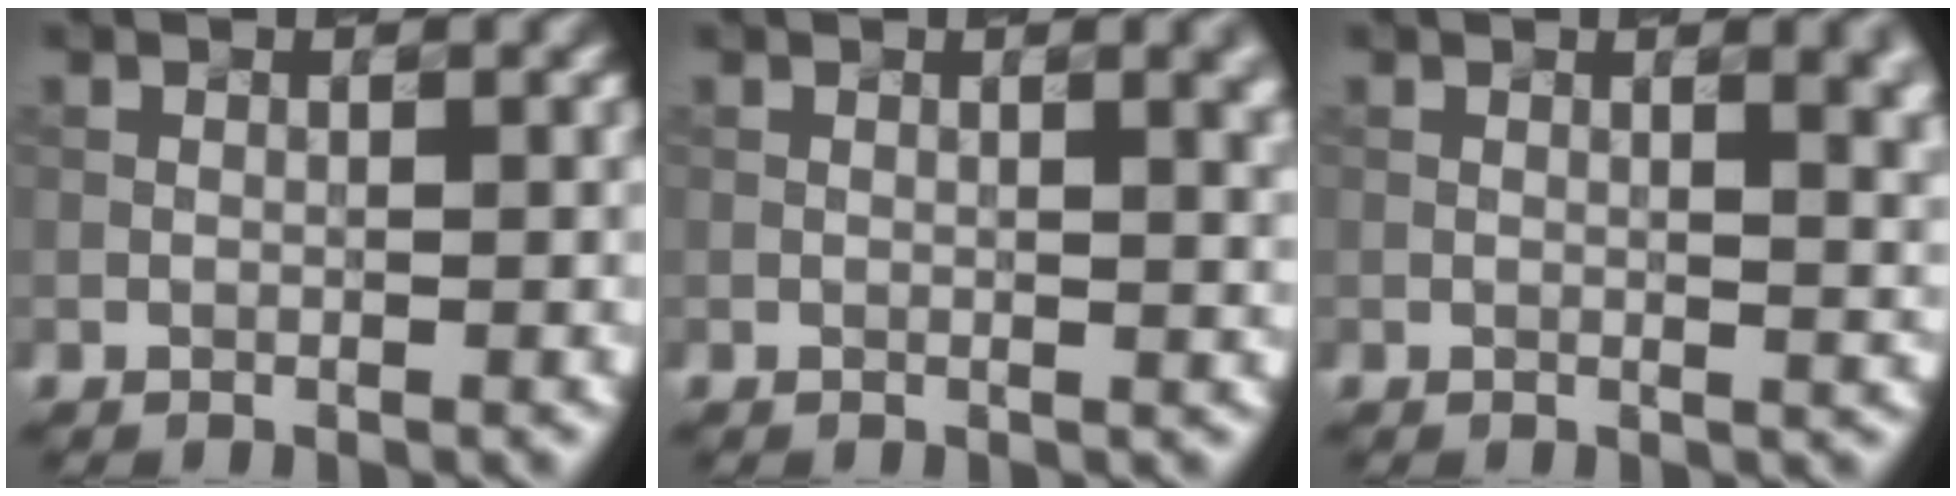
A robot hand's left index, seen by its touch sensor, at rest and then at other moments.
{"total": 3.9, "force": [1.3, 1.6, 3.3], "torque": [-0.019, 0.012, 0.014]}
{"total": 5.9, "force": [1.9, 2.7, 4.8], "torque": [-0.016, 0.012, 0.026]}